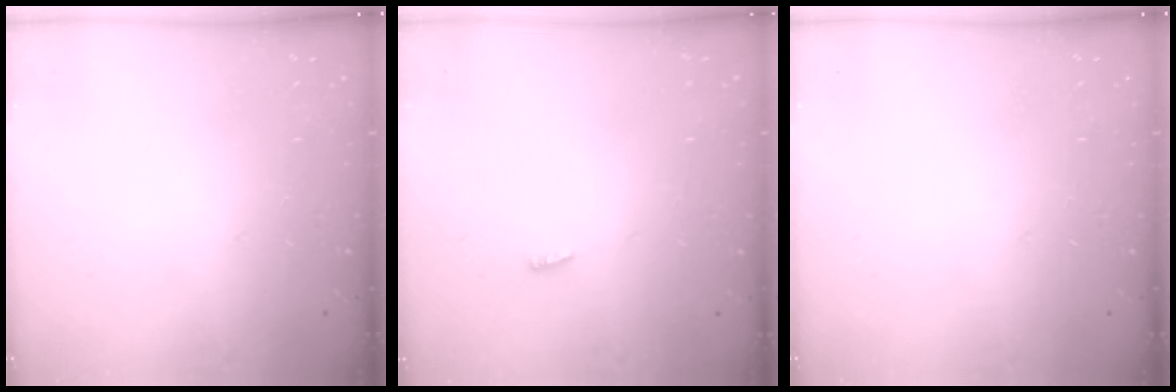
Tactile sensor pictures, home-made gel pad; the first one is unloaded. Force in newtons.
{"total": 2.3, "press": 2.1, "slide": 0.8}
{"total": 0.0}